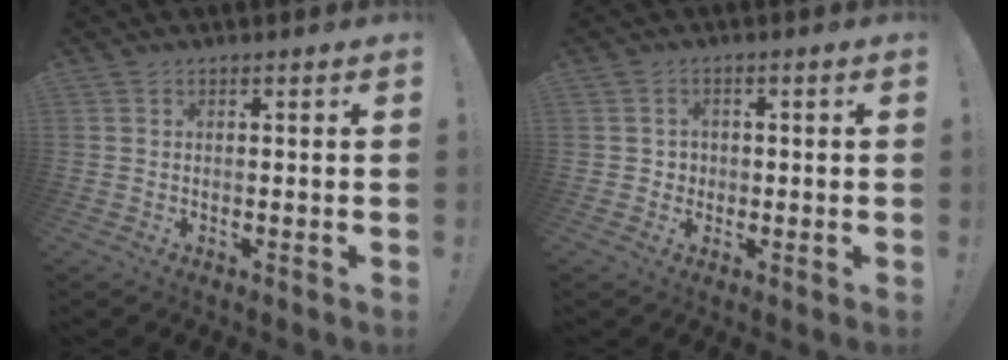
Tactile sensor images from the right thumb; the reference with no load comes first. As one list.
[{"total": 2.9, "force": [-0.1, 2.8, 0.6], "torque": [-0.013, 0.004, -0.002]}]